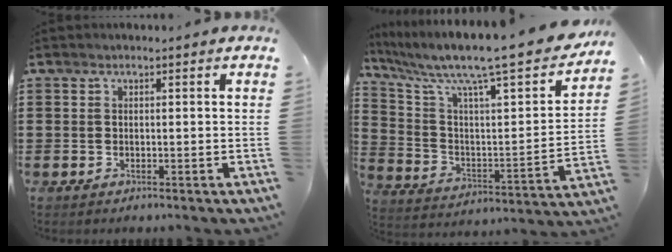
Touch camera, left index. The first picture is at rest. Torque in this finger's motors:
{"motor_torque": [1.10, 0.55, 1.05, 0.21]}